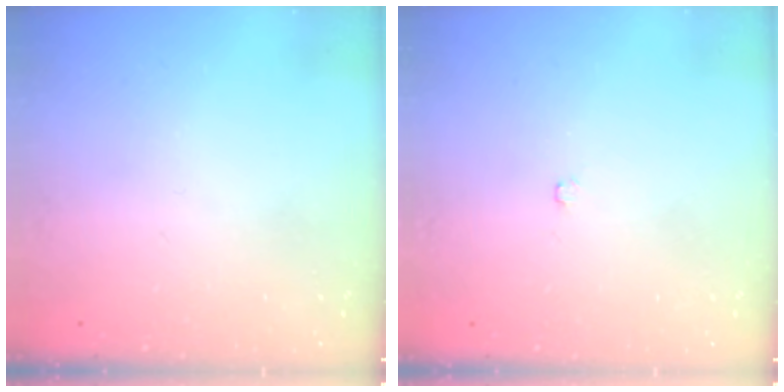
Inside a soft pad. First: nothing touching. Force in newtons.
{"total": 2.0, "press": 2.0, "slide": 0.3}